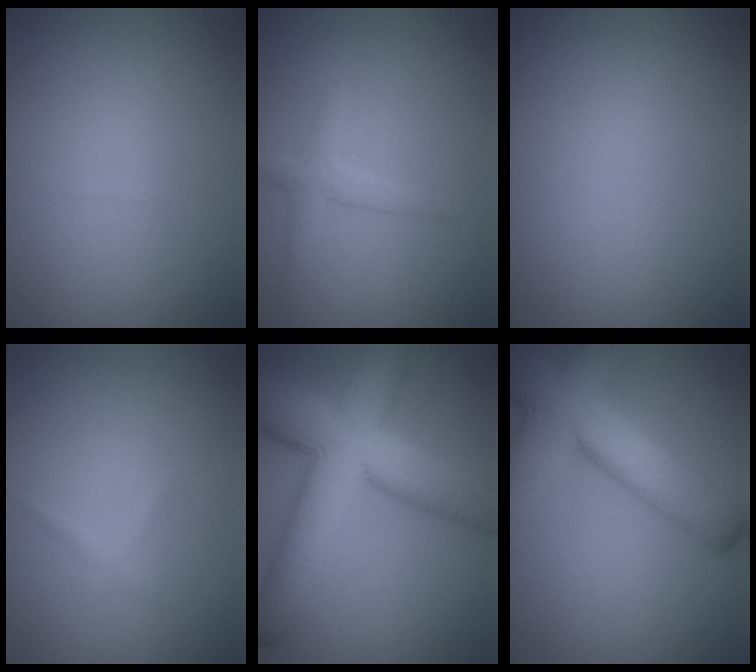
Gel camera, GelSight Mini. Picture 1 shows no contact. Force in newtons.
{"total": 1.7, "press": 1.7, "slide": 0.1}
{"total": 0.0}
{"total": 0.7, "press": 0.7, "slide": 0.1}
{"total": 11.9, "press": 11.9, "slide": 0.4}
{"total": 10.0, "press": 10.0, "slide": 0.9}